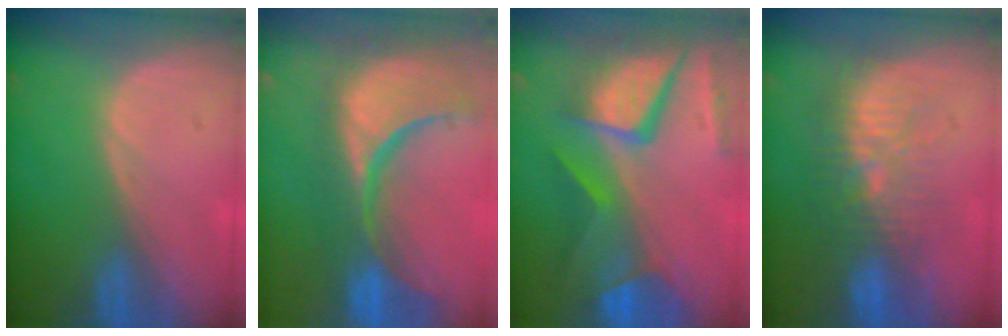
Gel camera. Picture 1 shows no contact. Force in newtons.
{"total": 15.4, "press": 12.2, "slide": 9.4}
{"total": 12.0, "press": 9.9, "slide": 6.8}
{"total": 9.5, "press": 9.1, "slide": 2.7}